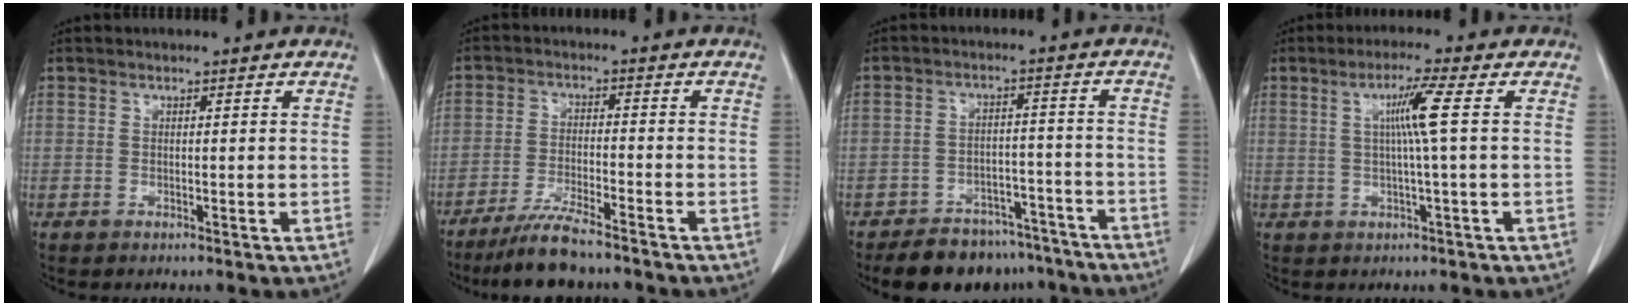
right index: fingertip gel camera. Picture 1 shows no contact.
{"total": 7.9, "force": [-6.7, 0.6, 4.2], "torque": [-0.073, -0.020, -0.116]}
{"total": 12.3, "force": [-10.3, 6.1, 3.1], "torque": [-0.021, 0.024, -0.138]}
{"total": 5.5, "force": [1.0, -1.2, 5.3], "torque": [-0.096, 0.004, 0.018]}